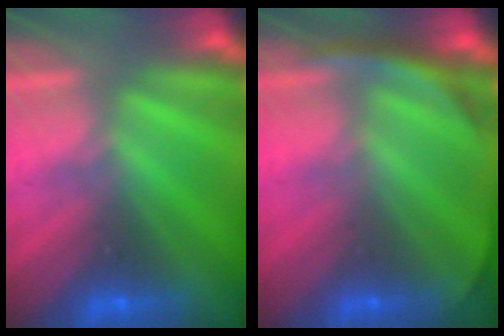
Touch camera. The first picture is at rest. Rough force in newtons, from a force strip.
{"total": 3.5}